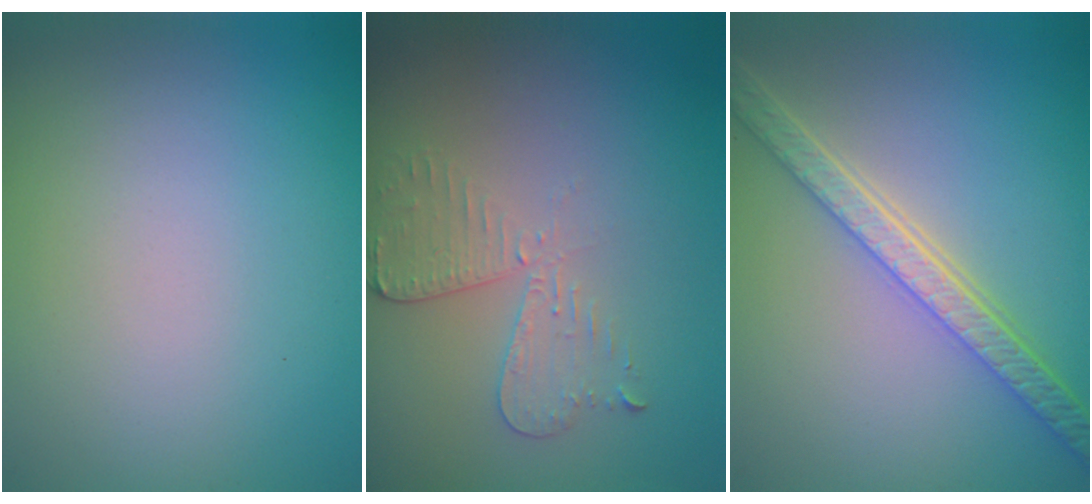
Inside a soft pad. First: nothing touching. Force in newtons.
{"total": 2.9, "press": 2.5, "slide": 1.5}
{"total": 5.5, "press": 4.3, "slide": 3.4}